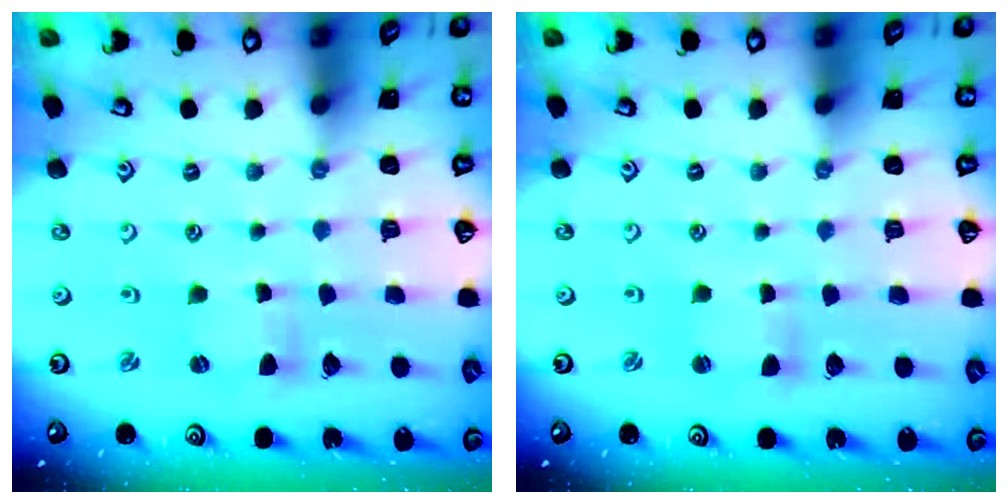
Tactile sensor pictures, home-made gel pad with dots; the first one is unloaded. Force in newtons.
{"total": 1.2, "press": 1.2, "slide": 0.3}